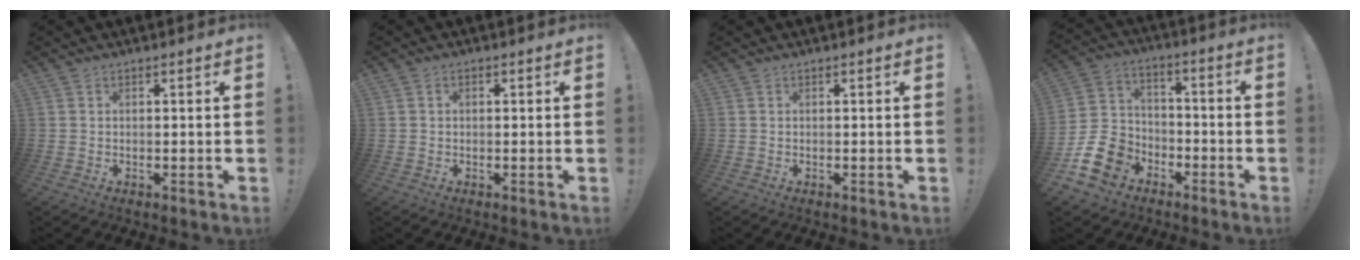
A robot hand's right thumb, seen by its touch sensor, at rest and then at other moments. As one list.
[{"total": 0.8, "force": [-0.3, 0.6, 0.4], "torque": [-0.012, 0.006, -0.005]}, {"total": 0.0}, {"total": 14.1, "force": [-7.5, 10.5, 5.7], "torque": [-0.105, 0.050, -0.133]}]